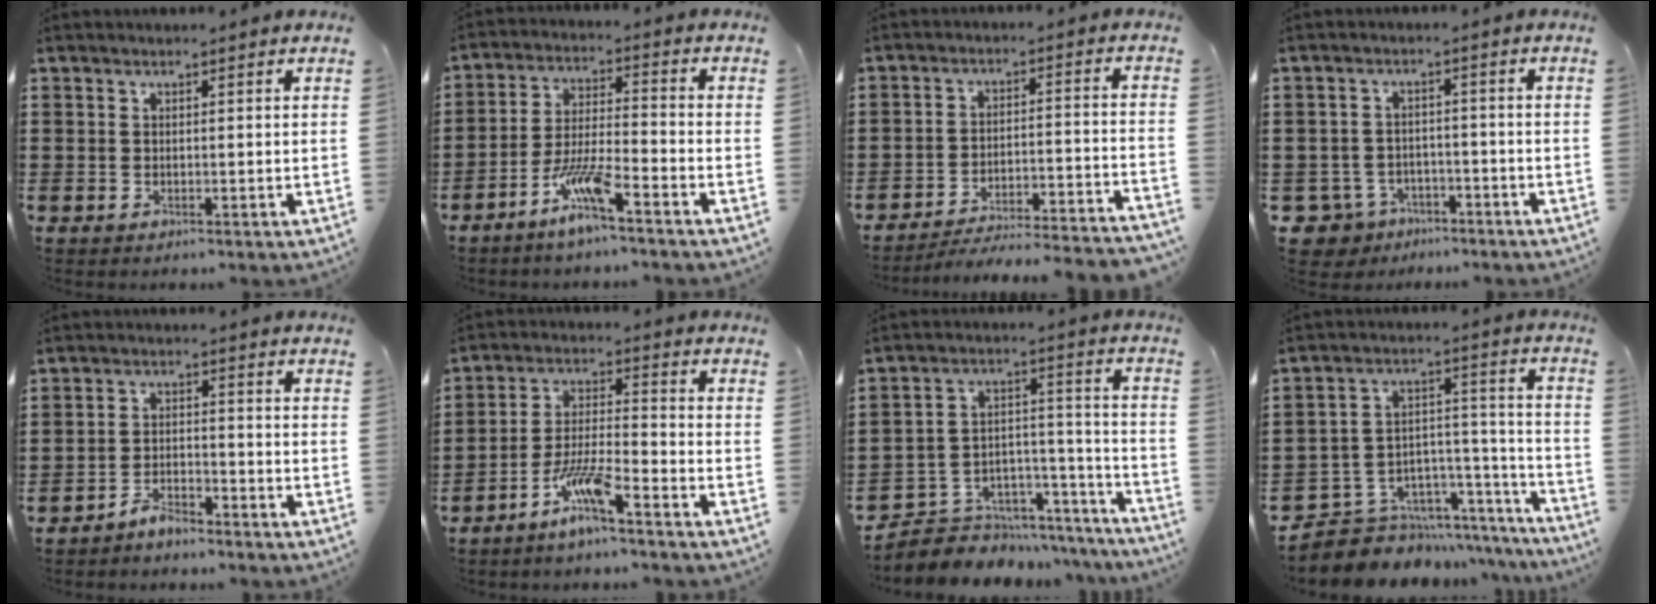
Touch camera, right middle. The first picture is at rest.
{"total": 7.3, "force": [-5.1, 0.6, 5.2], "torque": [-0.118, -0.012, -0.099]}
{"total": 4.9, "force": [-4.6, -0.2, 1.6], "torque": [-0.038, -0.013, -0.096]}
{"total": 3.7, "force": [-3.2, 1.7, 0.7], "torque": [-0.043, -0.003, -0.072]}
{"total": 3.3, "force": [-3.2, 0.2, 0.5], "torque": [-0.014, 0.003, -0.067]}
{"total": 7.1, "force": [-5.1, 0.4, 4.9], "torque": [-0.107, -0.010, -0.100]}
{"total": 4.8, "force": [-3.8, 2.8, 0.3], "torque": [-0.015, 0.005, -0.075]}
{"total": 5.4, "force": [-4.2, 3.5, 0.1], "torque": [-0.013, -0.006, -0.076]}